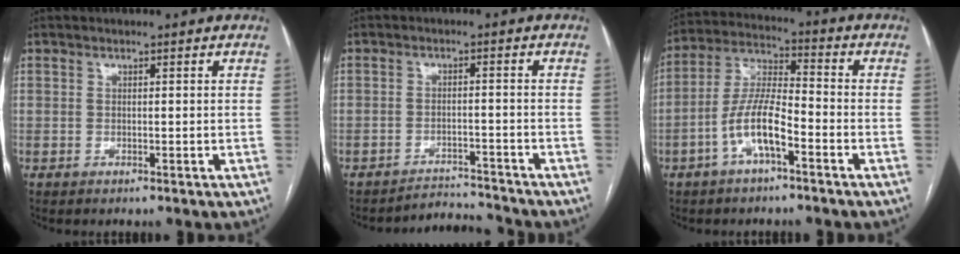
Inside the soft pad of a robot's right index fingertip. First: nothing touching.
{"total": 4.8, "force": [-4.5, -0.8, -1.4], "torque": [0.025, 0.002, -0.070]}
{"total": 9.2, "force": [-4.1, 2.2, 8.0], "torque": [-0.170, 0.016, -0.076]}